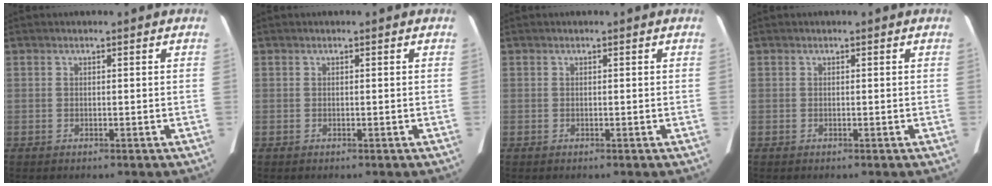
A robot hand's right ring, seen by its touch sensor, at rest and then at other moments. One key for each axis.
{"total": 0.0}
{"total": 0.0}
{"total": 0.0}